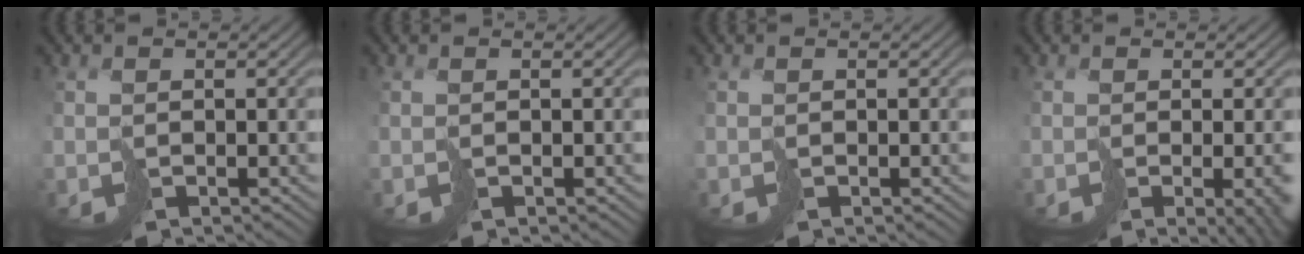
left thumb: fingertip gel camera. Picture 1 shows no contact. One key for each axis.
{"total": 0.0}
{"total": 0.0}
{"total": 6.0, "fx": -1.8, "fy": 1.8, "fz": 5.4, "tx": -0.064, "ty": -0.010, "tz": -0.019}